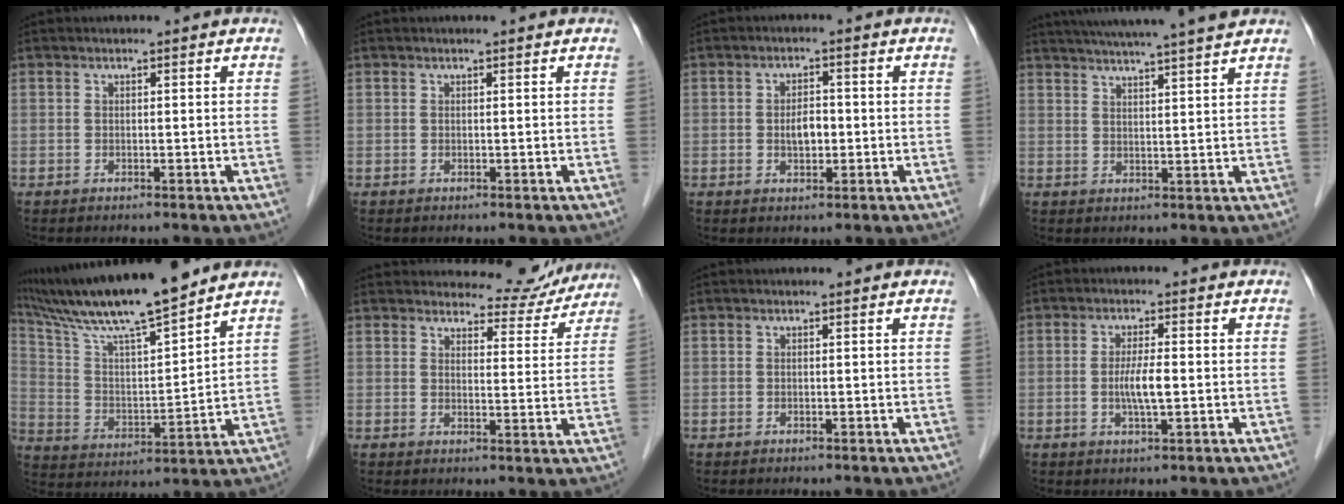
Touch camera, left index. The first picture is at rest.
{"total": 0.0}
{"total": 3.1, "force": [-0.4, 1.7, 2.6], "torque": [-0.047, 0.004, -0.006]}
{"total": 14.5, "force": [12.7, -0.5, 6.9], "torque": [-0.118, 0.017, 0.173]}
{"total": 17.1, "force": [14.6, 0.5, 8.9], "torque": [-0.164, 0.008, 0.260]}
{"total": 8.8, "force": [8.5, 2.3, 0.3], "torque": [0.010, -0.013, 0.095]}
{"total": 0.0}
{"total": 4.0, "force": [-0.5, 0.5, 3.9], "torque": [-0.079, -0.004, -0.009]}